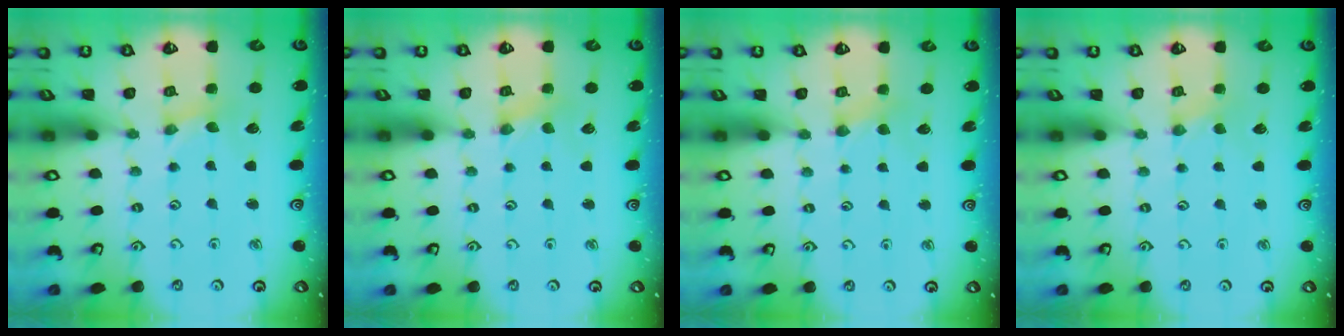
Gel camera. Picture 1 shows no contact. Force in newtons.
{"total": 1.6, "press": 1.6, "slide": 0.3}
{"total": 2.0, "press": 2.0, "slide": 0.4}
{"total": 0.0}